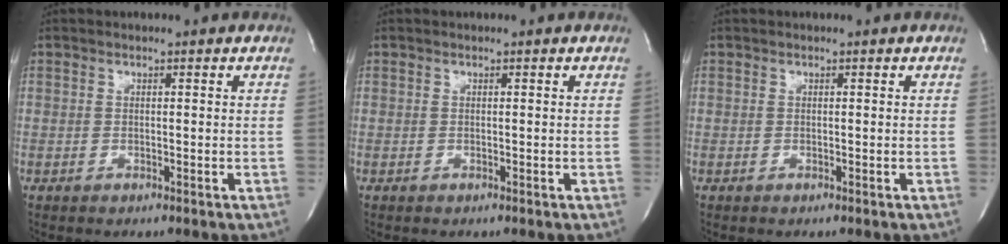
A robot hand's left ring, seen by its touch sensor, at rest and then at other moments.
{"total": 0.0}
{"total": 0.0}